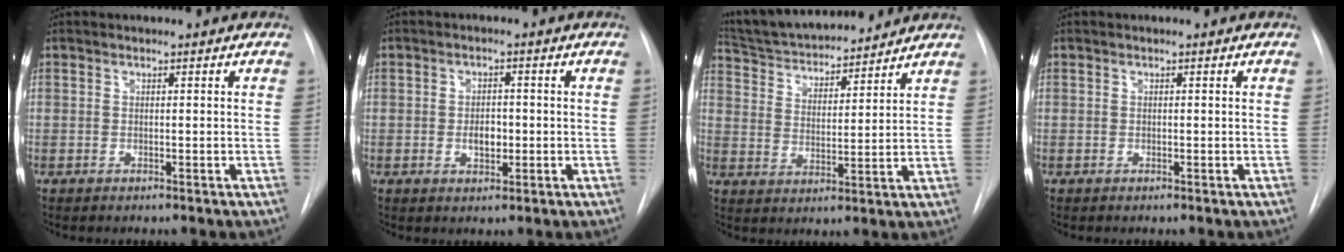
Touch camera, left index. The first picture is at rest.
{"total": 3.2, "force": [-0.5, 1.8, 2.6], "torque": [-0.040, 0.002, -0.003]}
{"total": 16.4, "force": [15.2, 2.9, 5.6], "torque": [-0.096, 0.022, 0.249]}
{"total": 0.0}